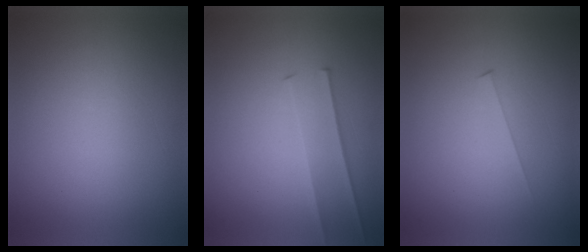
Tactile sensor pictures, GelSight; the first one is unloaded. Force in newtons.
{"total": 2.2}
{"total": 1.5}